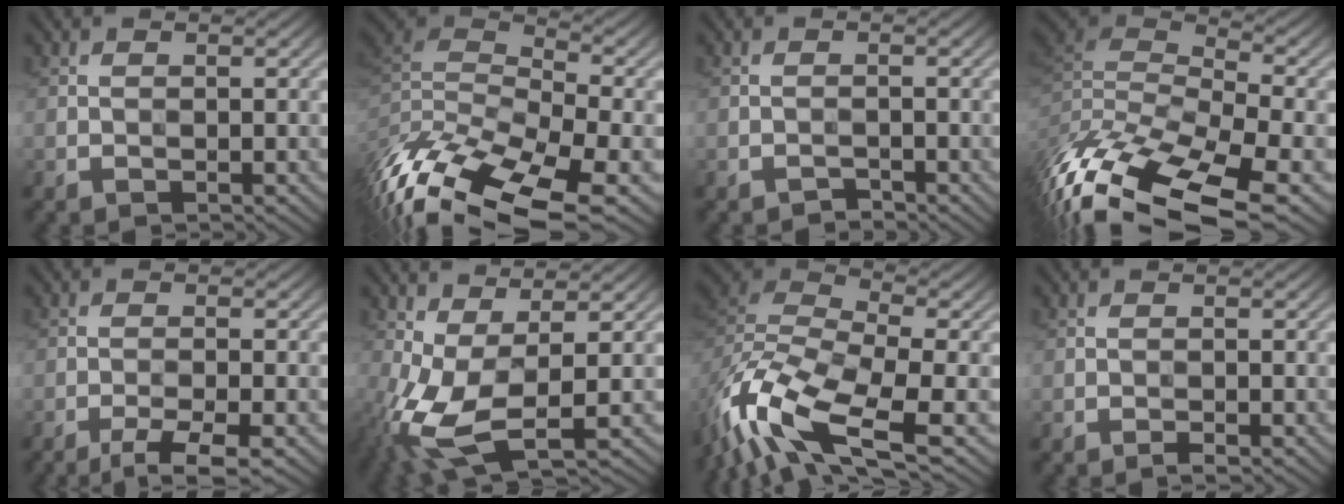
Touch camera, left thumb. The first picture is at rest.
{"total": 15.6, "force": [-8.7, 6.0, 11.4], "torque": [-0.268, -0.005, -0.129]}
{"total": 1.0, "force": [-1.0, 0.2, 0.2], "torque": [-0.001, 0.001, -0.022]}
{"total": 17.2, "force": [-9.7, 6.3, 12.8], "torque": [-0.290, -0.017, -0.122]}
{"total": 4.3, "force": [-2.9, 0.6, 3.2], "torque": [-0.052, 0.001, -0.051]}
{"total": 9.6, "force": [-1.9, 4.2, 8.4], "torque": [-0.211, -0.005, -0.040]}
{"total": 14.4, "force": [-7.9, 6.4, 10.3], "torque": [-0.243, -0.021, -0.150]}
{"total": 0.8, "force": [-0.6, 0.1, 0.5], "torque": [-0.008, 0.000, -0.010]}